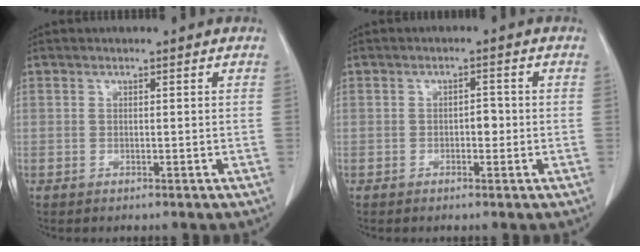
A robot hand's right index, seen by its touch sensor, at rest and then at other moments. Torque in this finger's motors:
{"motor_torque": [0.34, -0.33, 0.02, 0.02]}